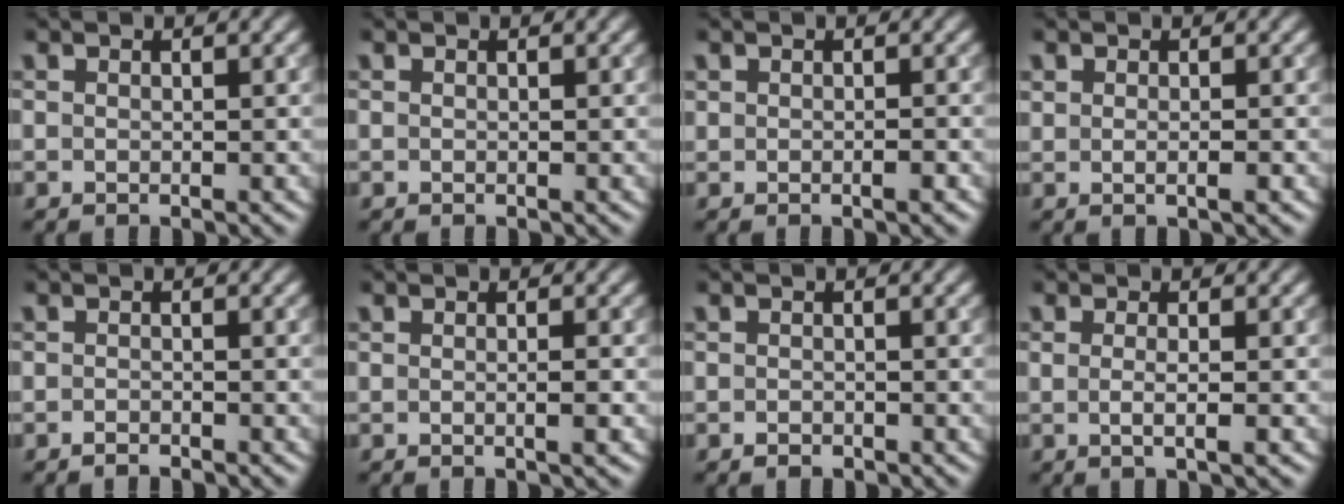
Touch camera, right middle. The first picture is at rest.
{"total": 0.0}
{"total": 0.8, "force": [-0.2, 0.4, 0.7], "torque": [-0.010, -0.002, -0.001]}
{"total": 1.0, "force": [0.0, 0.2, 1.0], "torque": [-0.018, -0.003, 0.001]}
{"total": 0.8, "force": [-0.7, 0.1, 0.3], "torque": [-0.003, 0.001, -0.015]}
{"total": 1.2, "force": [-0.2, 0.2, 1.1], "torque": [-0.014, -0.002, -0.006]}
{"total": 0.8, "force": [-0.6, 0.4, 0.4], "torque": [-0.004, -0.002, -0.009]}
{"total": 1.9, "force": [-0.1, 0.5, 1.8], "torque": [-0.028, -0.005, -0.007]}